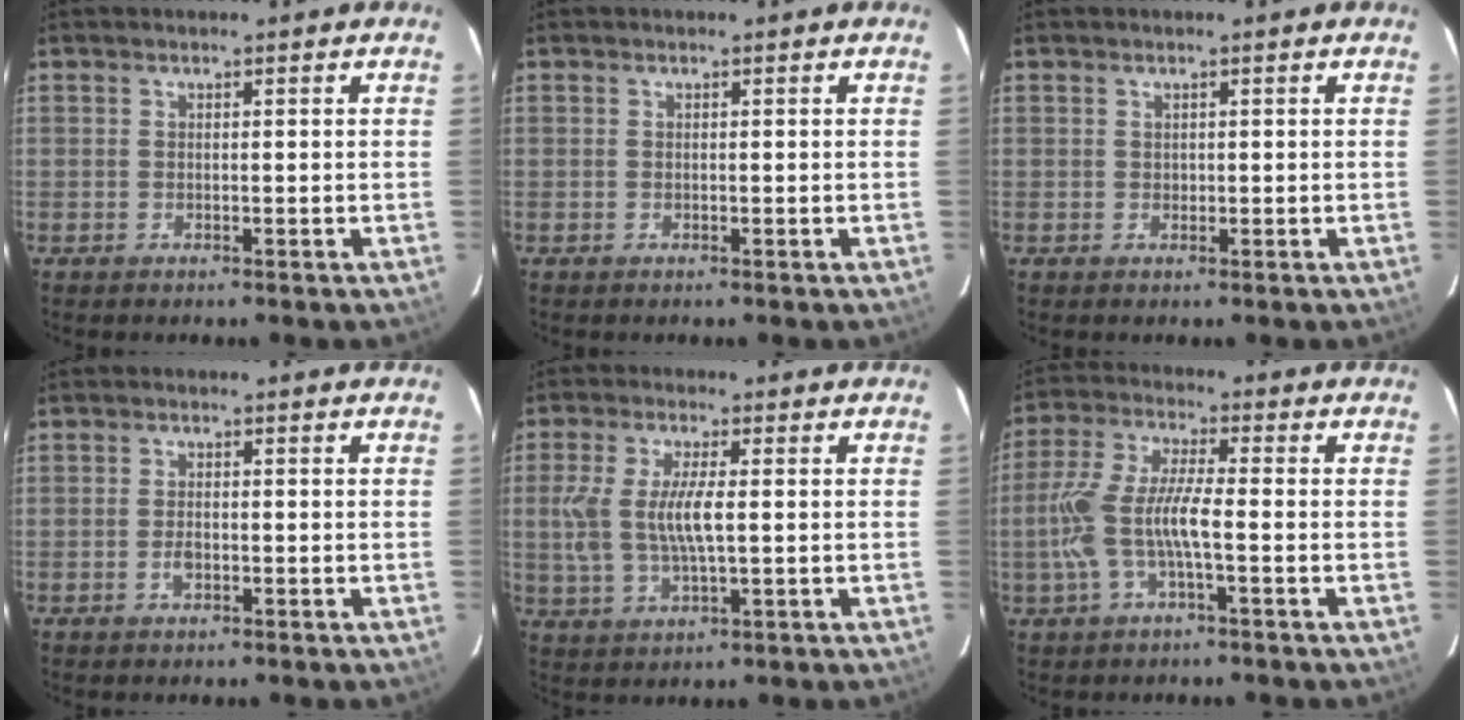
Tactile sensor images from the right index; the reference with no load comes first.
{"total": 0.0}
{"total": 0.6, "force": [0.2, 0.5, 0.1], "torque": [0.003, 0.004, 0.004]}
{"total": 2.0, "force": [-0.8, 1.1, 1.5], "torque": [-0.031, 0.001, -0.014]}
{"total": 9.3, "force": [0.3, 3.1, 8.7], "torque": [-0.181, -0.001, 0.009]}
{"total": 10.4, "force": [-2.5, 2.3, 9.8], "torque": [-0.217, 0.002, -0.044]}